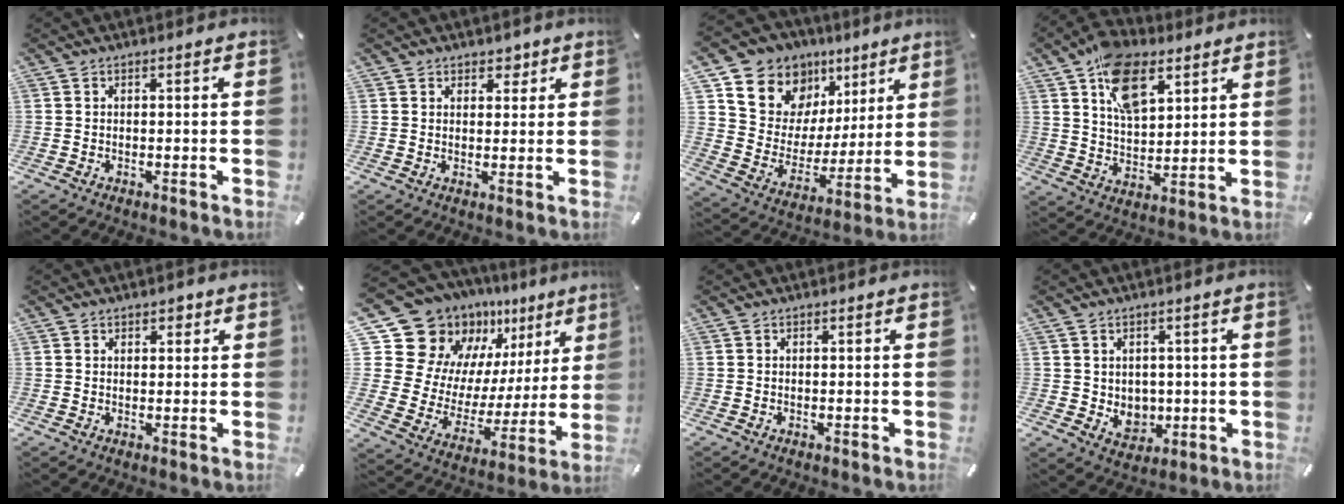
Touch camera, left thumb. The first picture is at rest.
{"total": 3.3, "force": [2.0, 2.5, 0.9], "torque": [0.009, -0.007, 0.029]}
{"total": 12.9, "force": [8.7, 9.4, 1.8], "torque": [-0.042, -0.082, 0.159]}
{"total": 13.9, "force": [7.6, 8.0, 8.4], "torque": [-0.142, -0.021, 0.138]}
{"total": 1.9, "force": [1.1, 1.4, 0.7], "torque": [0.000, -0.003, 0.015]}
{"total": 17.4, "force": [13.1, 10.6, 4.4], "torque": [-0.070, -0.130, 0.248]}
{"total": 0.0}
{"total": 5.3, "force": [1.1, 5.1, 1.2], "torque": [-0.003, -0.014, 0.022]}